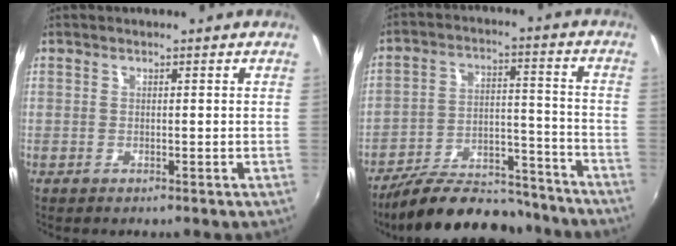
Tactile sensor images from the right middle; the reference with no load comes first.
{"total": 20.8, "force": [-18.0, 6.4, 8.3], "torque": [-0.154, 0.010, -0.252]}